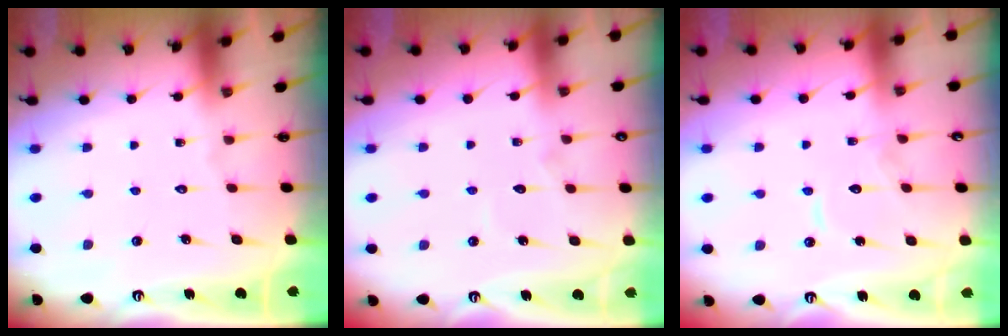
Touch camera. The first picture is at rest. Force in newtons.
{"total": 4.2, "press": 4.2, "slide": 0.4}
{"total": 8.4, "press": 8.4, "slide": 0.6}